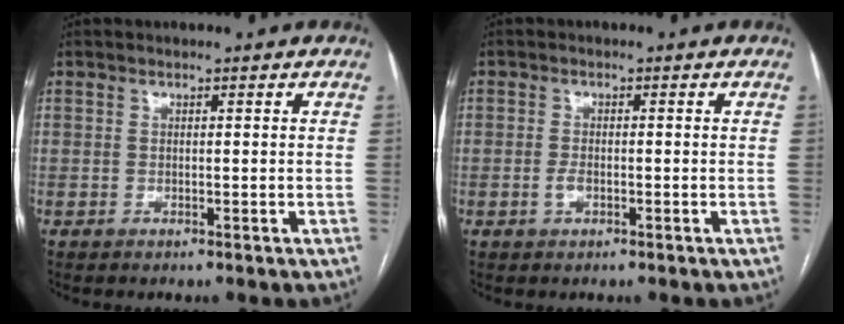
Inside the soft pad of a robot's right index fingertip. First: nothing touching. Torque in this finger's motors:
{"motor_torque": [0.20, -0.11, -0.10, -0.03]}